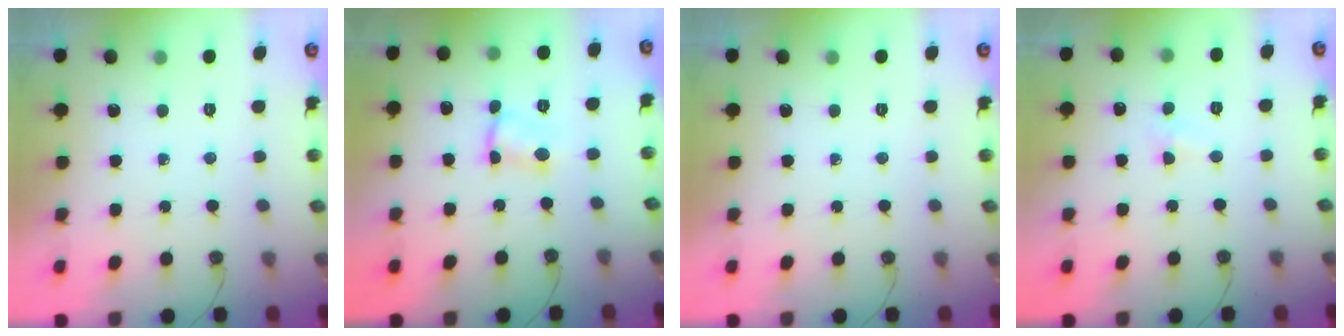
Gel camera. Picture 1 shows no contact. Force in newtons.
{"total": 2.0, "press": 2.0, "slide": 0.1}
{"total": 0.0}
{"total": 2.4, "press": 2.3, "slide": 0.4}